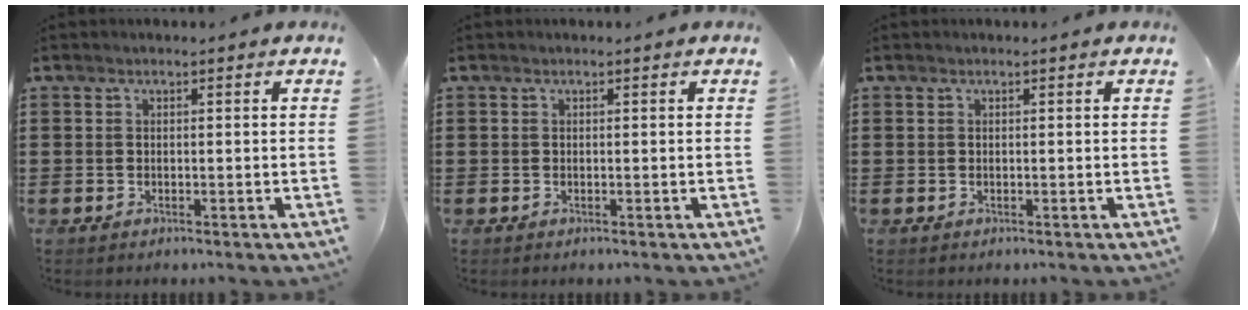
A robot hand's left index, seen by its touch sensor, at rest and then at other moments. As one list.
[{"total": 0.0}, {"total": 0.0}]